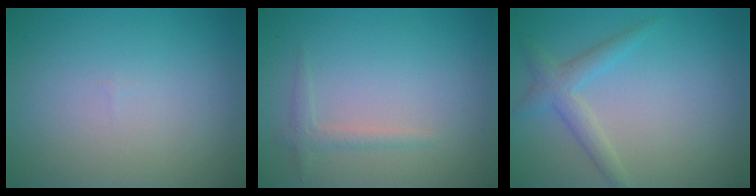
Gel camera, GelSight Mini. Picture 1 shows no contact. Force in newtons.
{"total": 1.2, "press": 1.2, "slide": 0.0}
{"total": 2.4, "press": 2.4, "slide": 0.2}